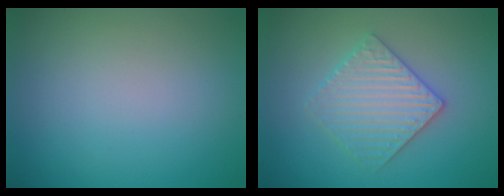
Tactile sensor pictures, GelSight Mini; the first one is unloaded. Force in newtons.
{"total": 3.4, "press": 3.4, "slide": 0.7}